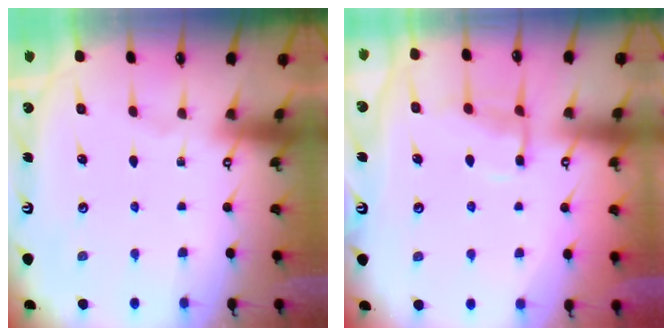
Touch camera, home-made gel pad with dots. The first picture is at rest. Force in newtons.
{"total": 10.1, "press": 10.1, "slide": 1.1}